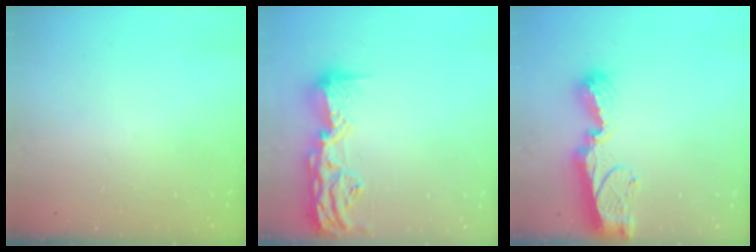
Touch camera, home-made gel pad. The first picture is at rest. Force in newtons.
{"total": 16.3, "press": 15.9, "slide": 3.5}
{"total": 11.3, "press": 11.2, "slide": 1.0}